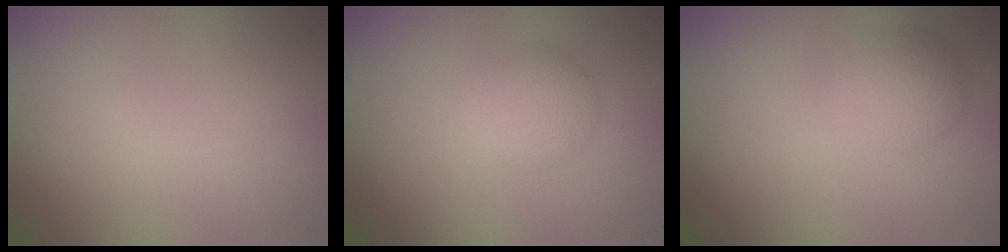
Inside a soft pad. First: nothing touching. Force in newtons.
{"total": 2.6, "press": 2.6, "slide": 0.1}
{"total": 2.6, "press": 2.6, "slide": 0.1}